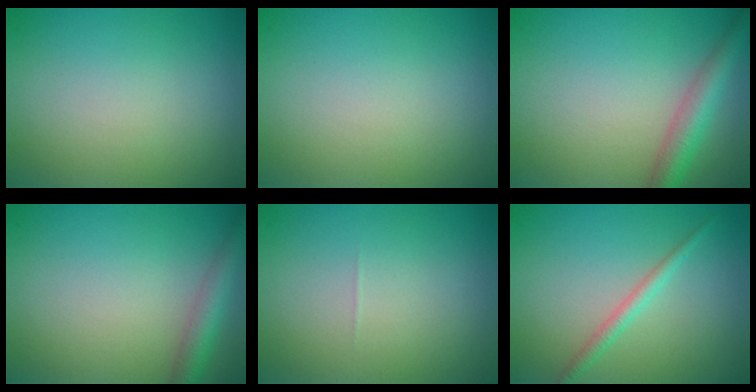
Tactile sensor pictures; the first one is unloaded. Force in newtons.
{"total": 0.0}
{"total": 3.4, "press": 3.4, "slide": 0.2}
{"total": 2.7, "press": 2.7, "slide": 0.1}
{"total": 0.0}
{"total": 1.6, "press": 1.6, "slide": 0.0}